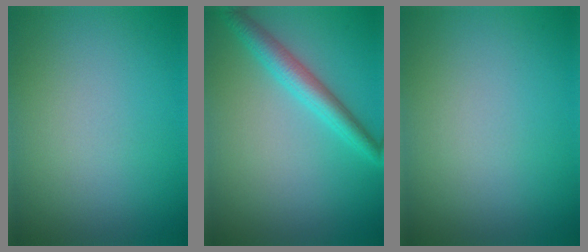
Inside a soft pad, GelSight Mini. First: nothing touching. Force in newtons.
{"total": 3.4, "press": 3.4, "slide": 0.1}
{"total": 0.0}